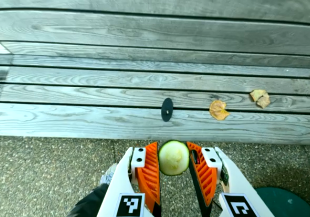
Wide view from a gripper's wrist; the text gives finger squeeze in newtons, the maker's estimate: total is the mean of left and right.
{"total": 7.9, "left": 7.7, "right": 8.1}